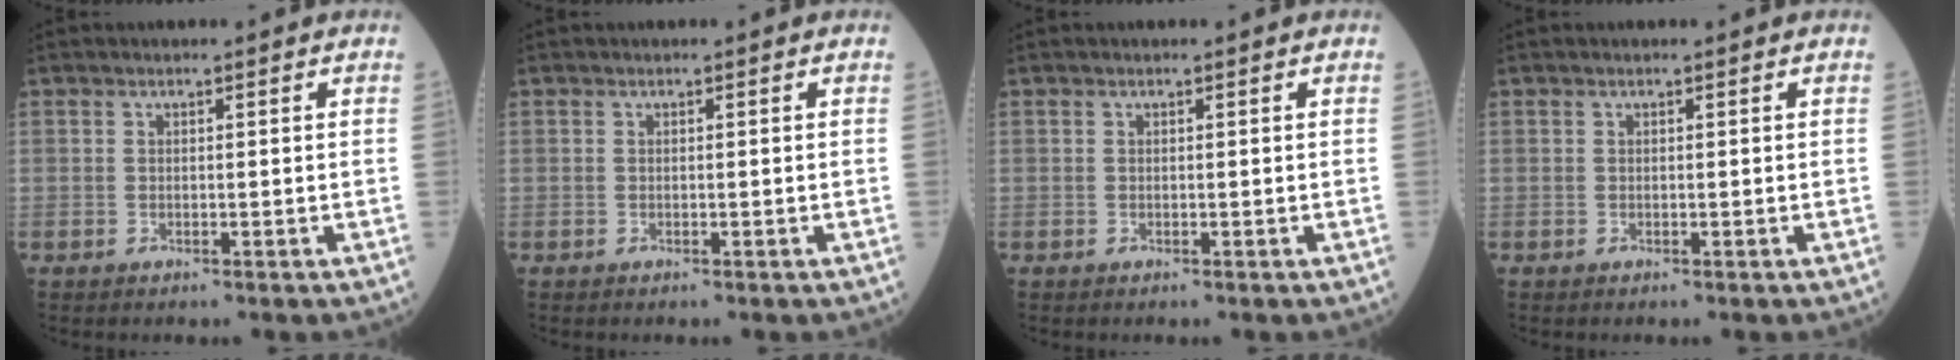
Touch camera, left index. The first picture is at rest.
{"total": 0.0}
{"total": 0.0}
{"total": 0.0}